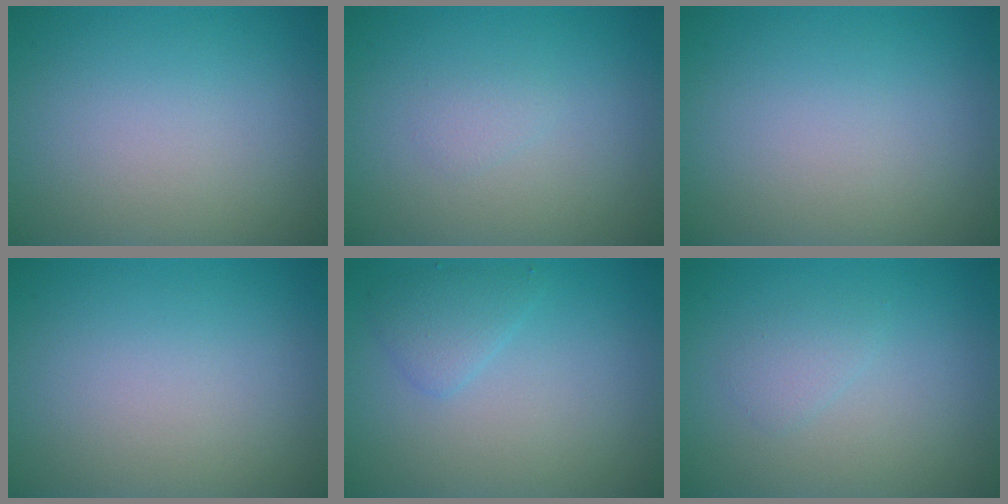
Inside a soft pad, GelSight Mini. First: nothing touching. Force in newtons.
{"total": 0.7, "press": 0.7, "slide": 0.1}
{"total": 0.0}
{"total": 0.0}
{"total": 1.7, "press": 1.7, "slide": 0.0}
{"total": 1.1, "press": 1.1, "slide": 0.1}